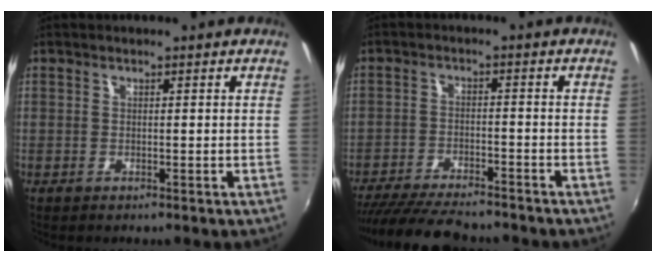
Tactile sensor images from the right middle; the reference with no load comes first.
{"total": 14.2, "force": [-12.5, 2.7, 6.2], "torque": [-0.137, -0.021, -0.202]}